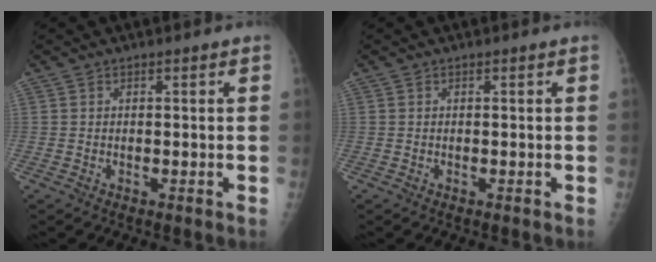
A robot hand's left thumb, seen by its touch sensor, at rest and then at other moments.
{"total": 0.0}